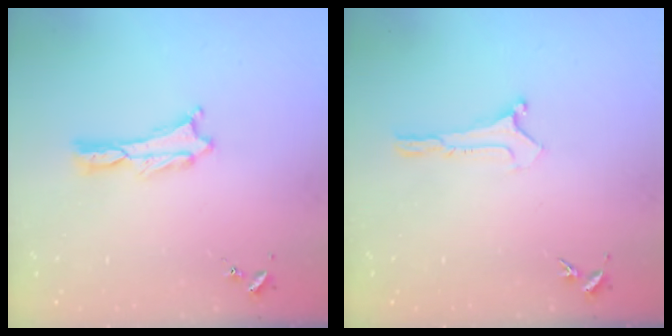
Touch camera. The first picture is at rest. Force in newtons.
{"total": 0.0}